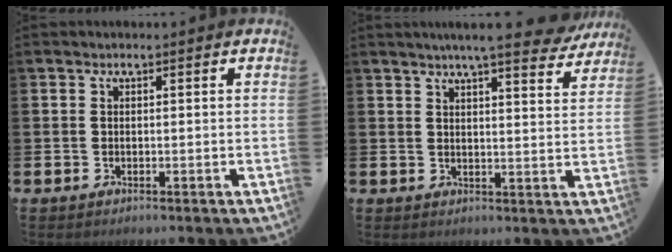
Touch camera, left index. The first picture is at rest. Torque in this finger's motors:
{"motor_torque": [1.05, -1.09, 0.42, 0.09]}